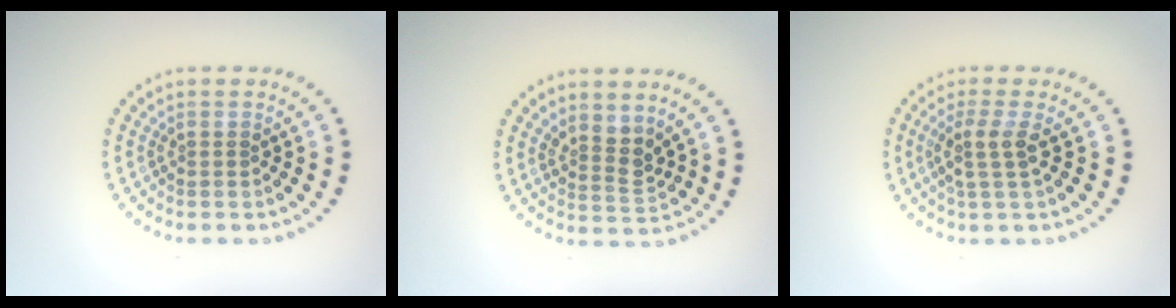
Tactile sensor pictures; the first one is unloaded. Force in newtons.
{"total": 2.3, "press": 1.8, "slide": 1.6}
{"total": 2.5, "press": 2.0, "slide": 1.6}